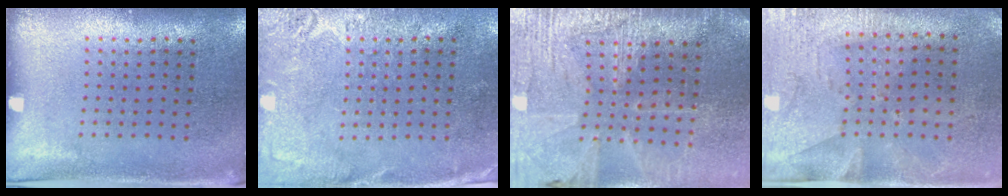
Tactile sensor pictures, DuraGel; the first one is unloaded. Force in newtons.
{"total": 2.8, "press": 2.3, "slide": 1.5}
{"total": 3.4, "press": 3.2, "slide": 1.2}
{"total": 2.8, "press": 2.2, "slide": 1.6}